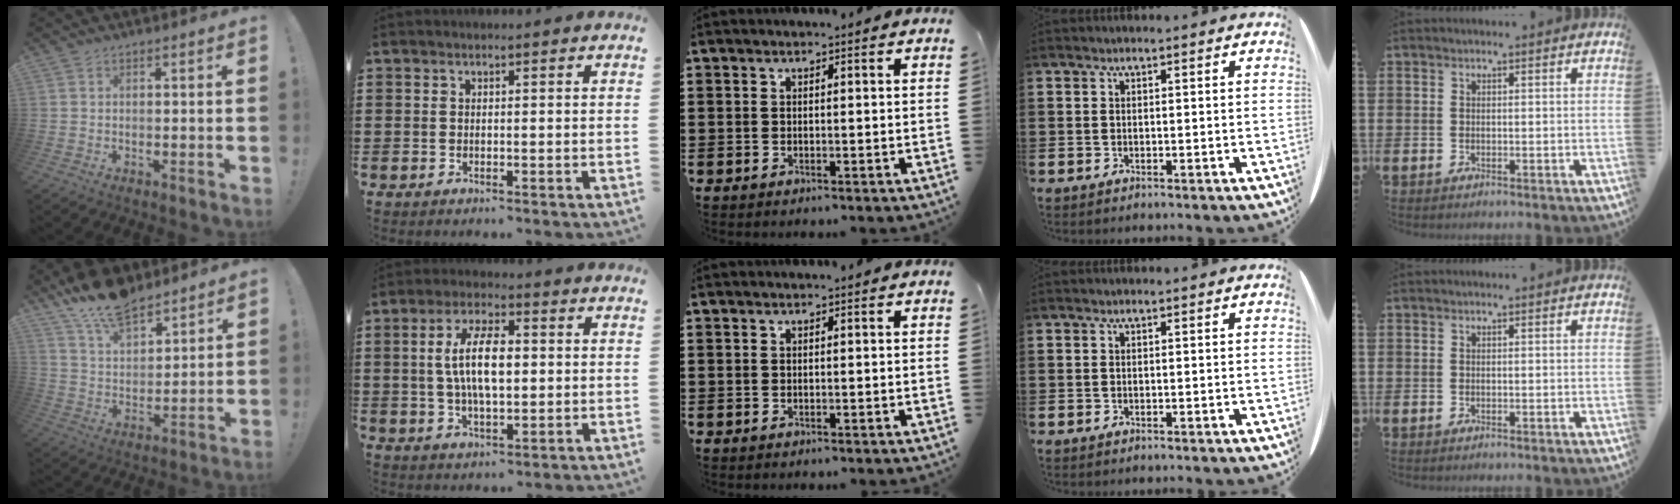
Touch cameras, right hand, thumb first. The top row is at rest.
{"thumb": {"total": 13.8, "force": [11.0, 5.8, 6.0], "torque": [-0.116, -0.070, 0.204]}, "index": {"total": 9.1, "force": [0.7, 3.5, 8.3], "torque": [-0.171, 0.008, 0.007]}}